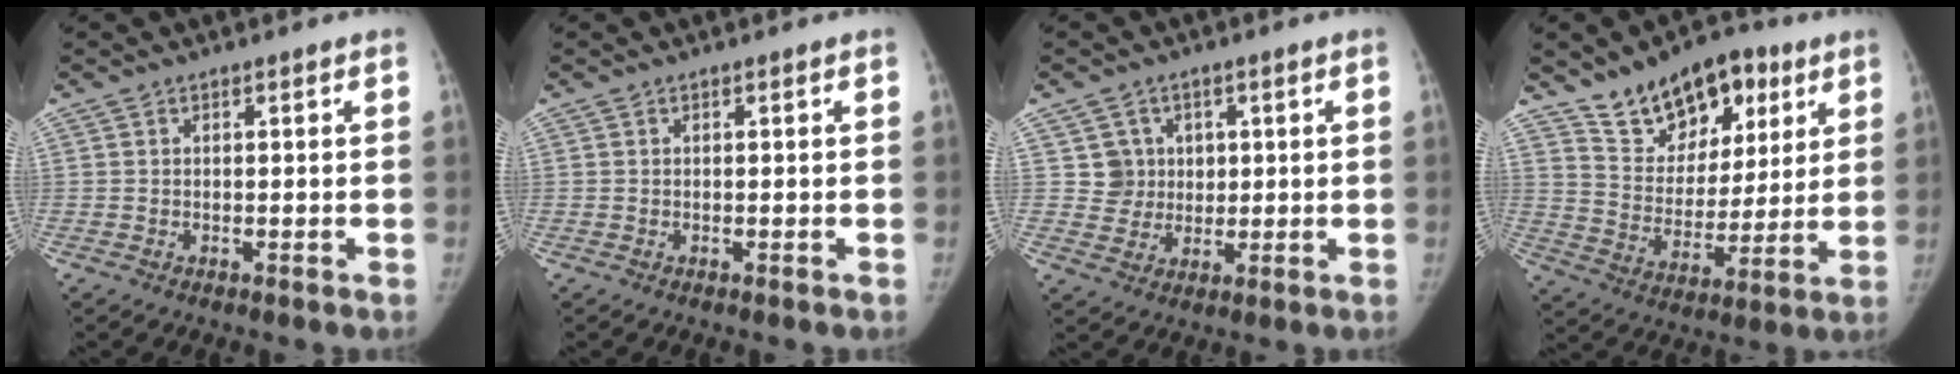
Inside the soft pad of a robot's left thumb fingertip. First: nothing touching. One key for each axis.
{"total": 0.0}
{"total": 5.5, "fx": 1.6, "fy": 5.2, "fz": 0.4, "tx": 0.028, "ty": -0.004, "tz": 0.030}
{"total": 17.1, "fx": 10.5, "fy": 10.4, "fz": 8.5, "tx": -0.083, "ty": -0.042, "tz": 0.180}